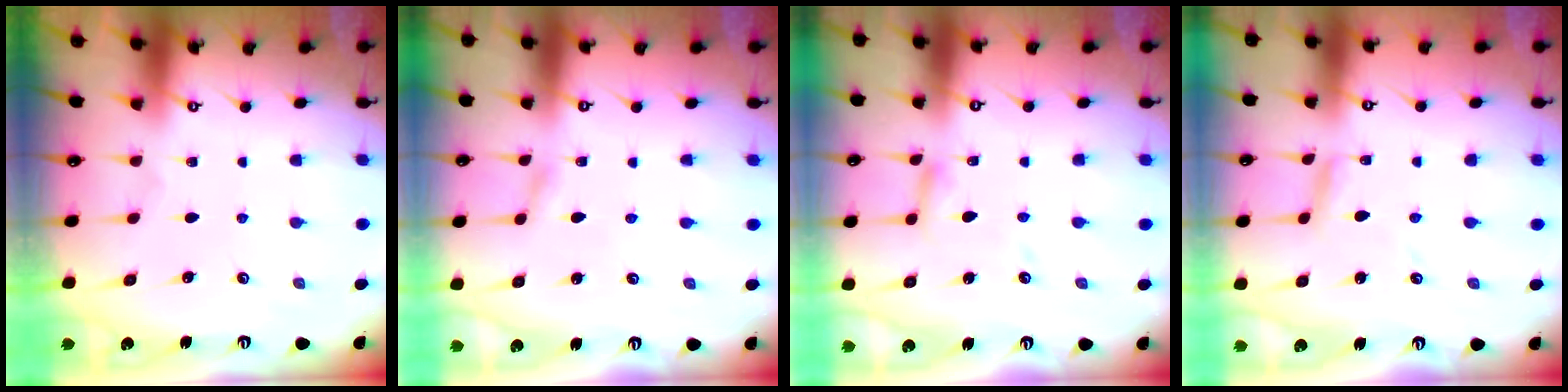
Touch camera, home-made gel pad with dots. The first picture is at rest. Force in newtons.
{"total": 1.6, "press": 1.6, "slide": 0.2}
{"total": 4.3, "press": 4.3, "slide": 0.4}
{"total": 2.8, "press": 2.8, "slide": 0.2}